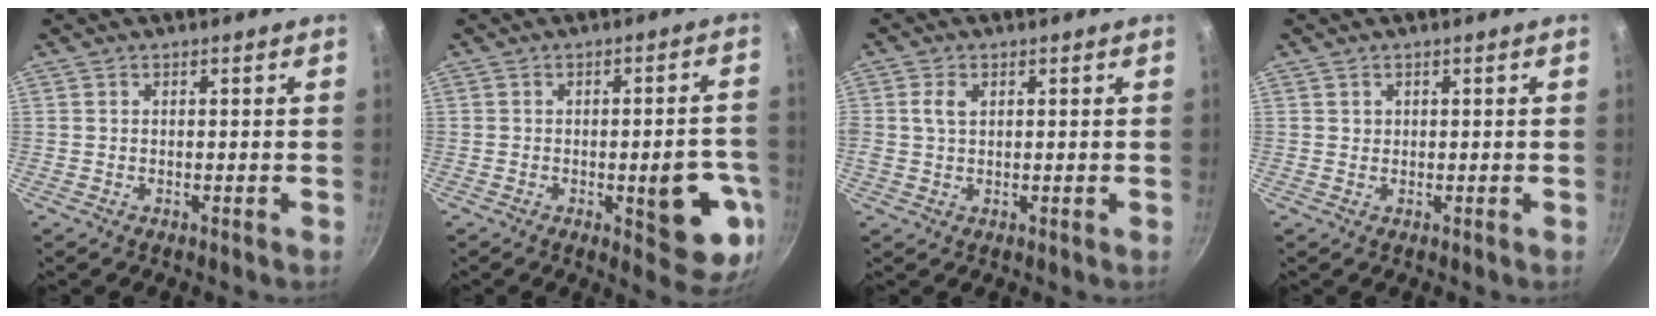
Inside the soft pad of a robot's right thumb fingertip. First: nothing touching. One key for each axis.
{"total": 11.3, "fx": -3.1, "fy": 4.9, "fz": 9.7, "tx": -0.074, "ty": 0.010, "tz": -0.036}
{"total": 3.2, "fx": 0.8, "fy": 2.1, "fz": 2.2, "tx": -0.039, "ty": 0.003, "tz": 0.015}
{"total": 0.7, "fx": 0.3, "fy": 0.7, "fz": 0.1, "tx": 0.004, "ty": 0.002, "tz": 0.003}